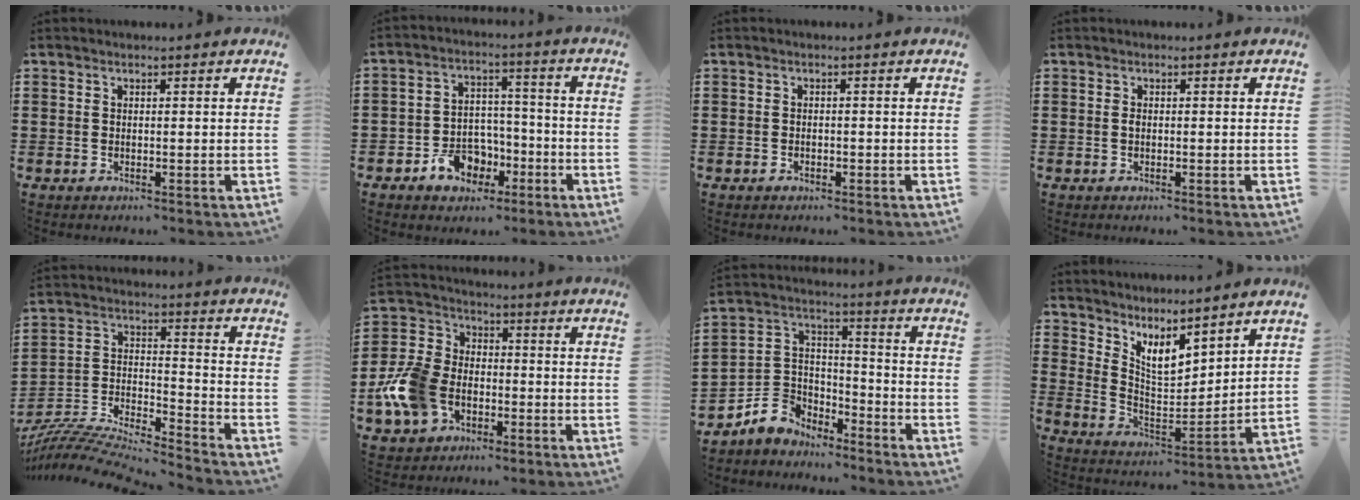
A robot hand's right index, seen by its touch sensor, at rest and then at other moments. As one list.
[{"total": 7.1, "force": [-3.6, 5.3, 3.1], "torque": [-0.059, 0.020, -0.066]}, {"total": 0.7, "force": [-0.5, 0.4, 0.1], "torque": [-0.003, 0.000, -0.012]}, {"total": 0.8, "force": [-0.1, 0.4, 0.7], "torque": [-0.016, -0.001, -0.001]}, {"total": 7.8, "force": [-7.5, 0.7, 2.1], "torque": [-0.048, -0.004, -0.154]}, {"total": 10.8, "force": [-3.8, 7.9, 6.3], "torque": [-0.171, 0.015, -0.075]}, {"total": 5.1, "force": [-3.7, 3.5, -0.2], "torque": [-0.029, 0.006, -0.082]}, {"total": 6.0, "force": [4.9, 1.9, 2.9], "torque": [-0.069, -0.032, 0.087]}]